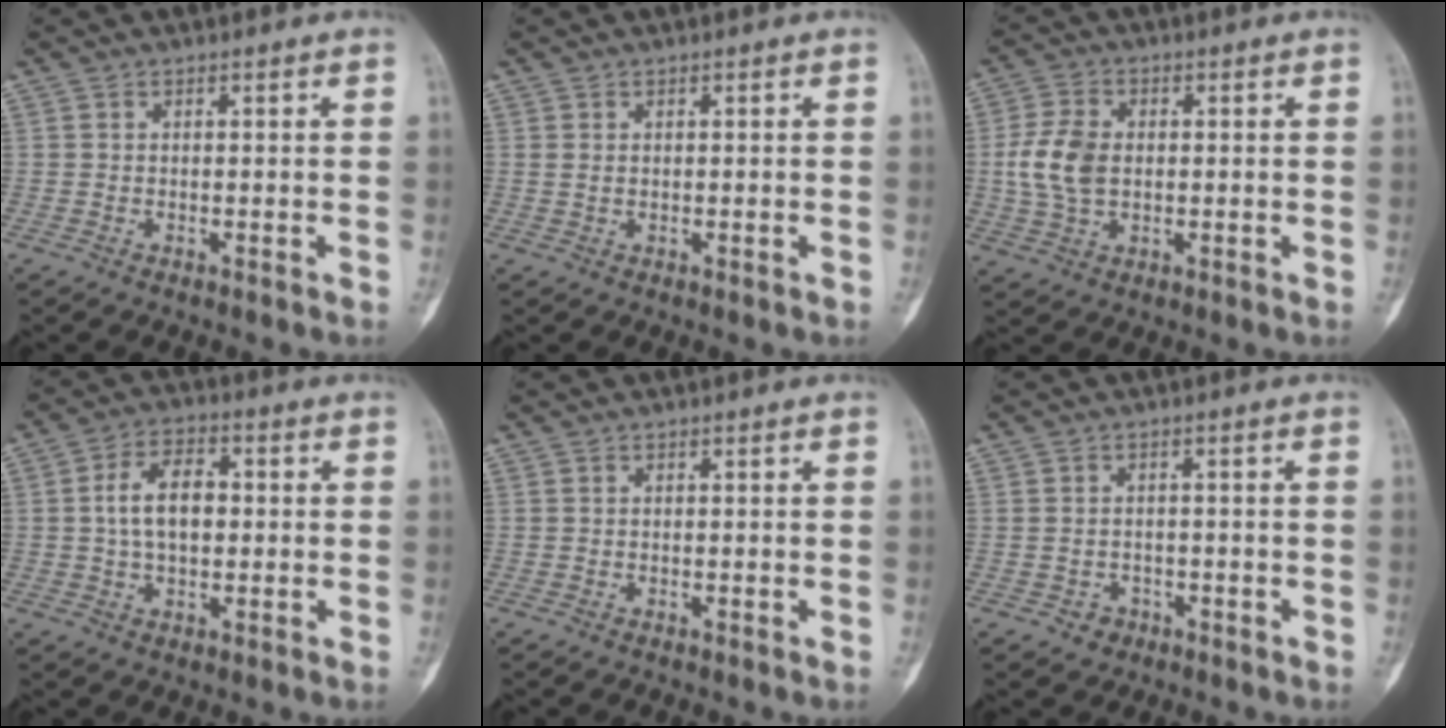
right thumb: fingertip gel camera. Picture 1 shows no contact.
{"total": 0.6, "force": [0.2, 0.4, 0.4], "torque": [-0.007, -0.001, 0.007]}
{"total": 8.7, "force": [0.2, 5.8, 6.5], "torque": [-0.133, 0.005, 0.005]}
{"total": 8.6, "force": [0.5, 5.1, 6.8], "torque": [-0.109, 0.016, 0.006]}
{"total": 0.0}
{"total": 3.7, "force": [-2.0, 3.0, 0.9], "torque": [0.011, 0.017, -0.026]}